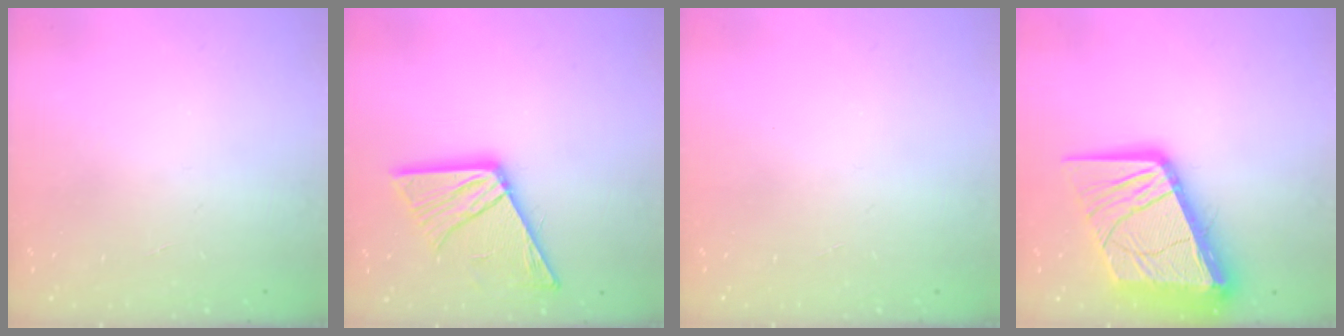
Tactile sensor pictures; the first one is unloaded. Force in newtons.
{"total": 13.1, "press": 13.0, "slide": 1.2}
{"total": 0.0}
{"total": 20.5, "press": 20.3, "slide": 2.5}